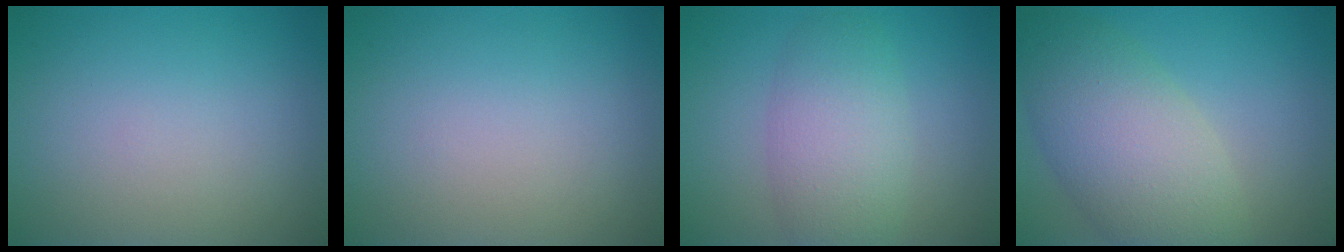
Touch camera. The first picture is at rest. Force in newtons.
{"total": 0.0}
{"total": 5.1, "press": 5.1, "slide": 0.1}
{"total": 7.6, "press": 7.5, "slide": 0.6}